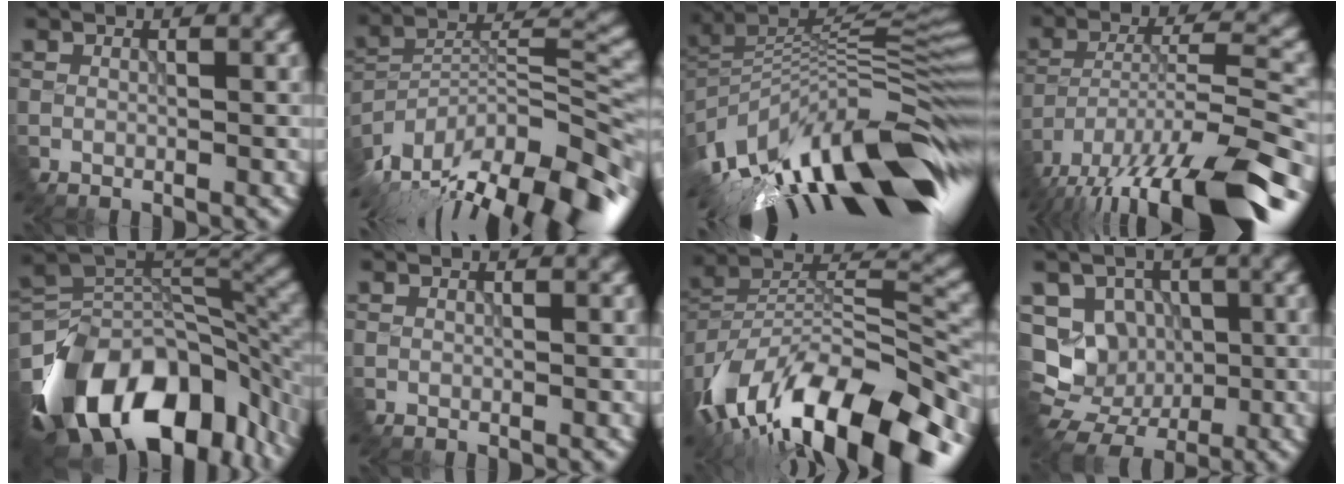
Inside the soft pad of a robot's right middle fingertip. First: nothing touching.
{"total": 15.0, "force": [-11.0, 4.2, 9.4], "torque": [-0.186, 0.025, -0.165]}
{"total": 13.8, "force": [-6.9, 4.7, 11.0], "torque": [-0.208, 0.008, -0.099]}
{"total": 15.8, "force": [-12.4, 3.3, 9.2], "torque": [-0.205, -0.009, -0.183]}
{"total": 15.3, "force": [-8.9, 9.0, 8.6], "torque": [-0.178, -0.010, -0.123]}
{"total": 0.0}
{"total": 15.4, "force": [-10.5, 6.3, 9.3], "torque": [-0.196, 0.005, -0.155]}
{"total": 5.6, "force": [-0.5, 5.2, 1.8], "torque": [-0.049, -0.008, 0.001]}